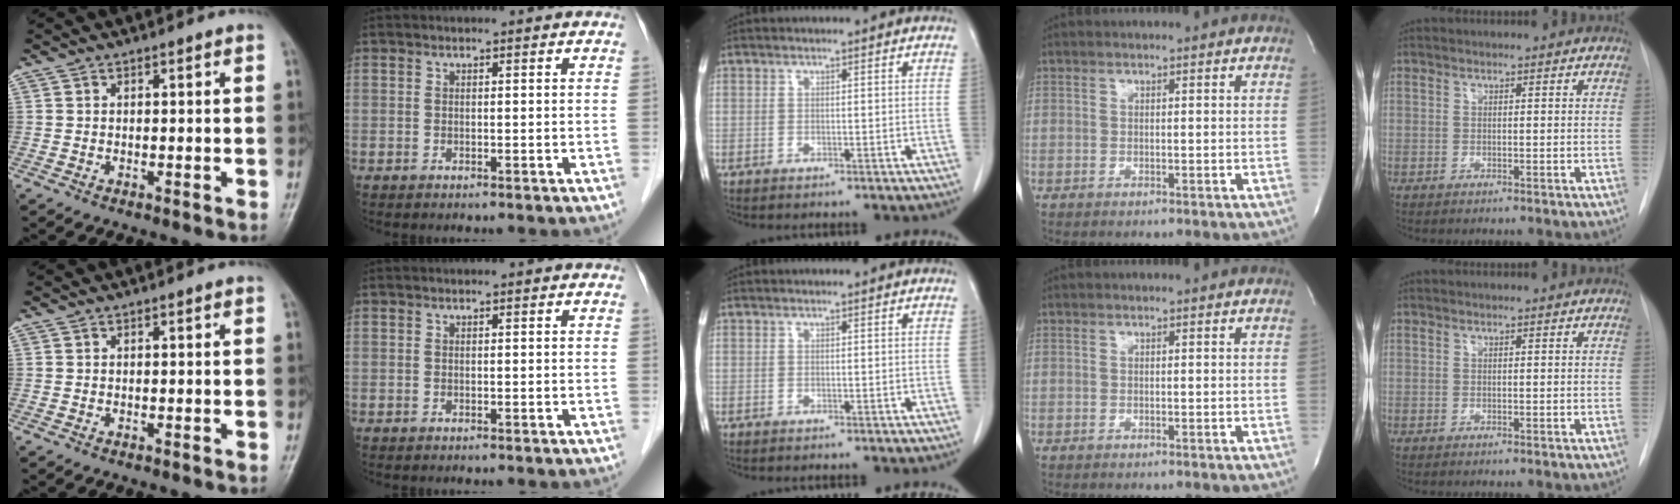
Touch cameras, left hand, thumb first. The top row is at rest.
{}